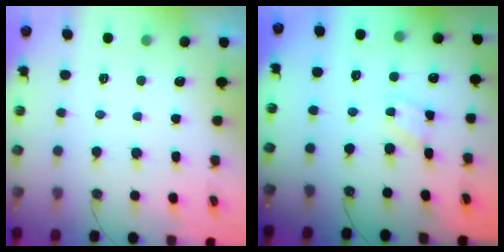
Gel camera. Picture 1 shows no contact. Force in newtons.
{"total": 1.8, "press": 1.8, "slide": 0.3}